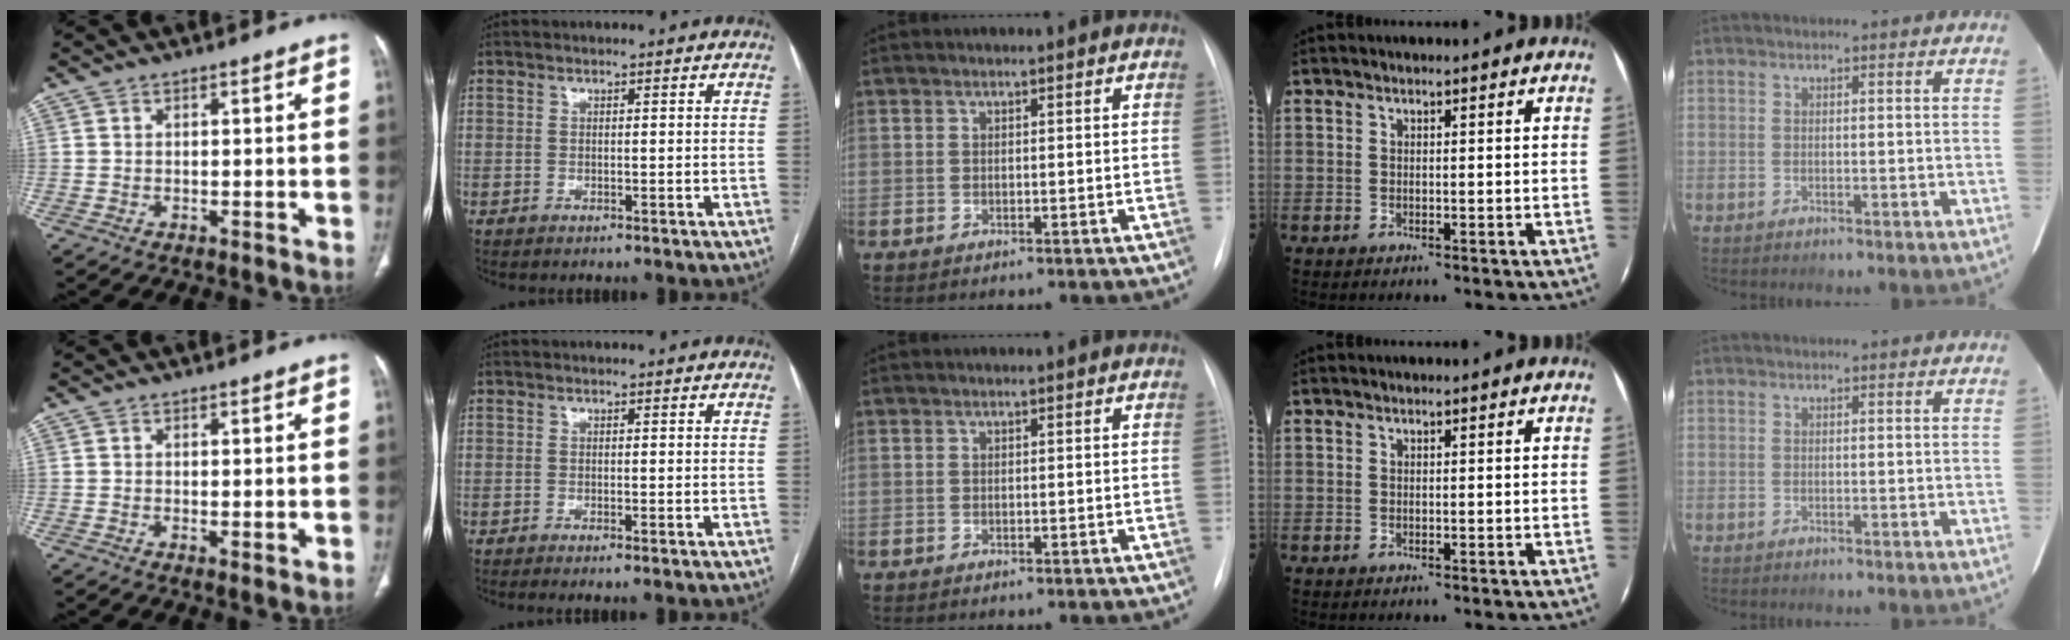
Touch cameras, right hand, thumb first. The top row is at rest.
{"thumb": {"total": 1.4, "force": [-0.1, 0.5, 1.3], "torque": [-0.028, -0.008, -0.001]}, "index": {"total": 1.1, "force": [-0.8, -0.1, 0.8], "torque": [-0.014, -0.001, -0.012]}}